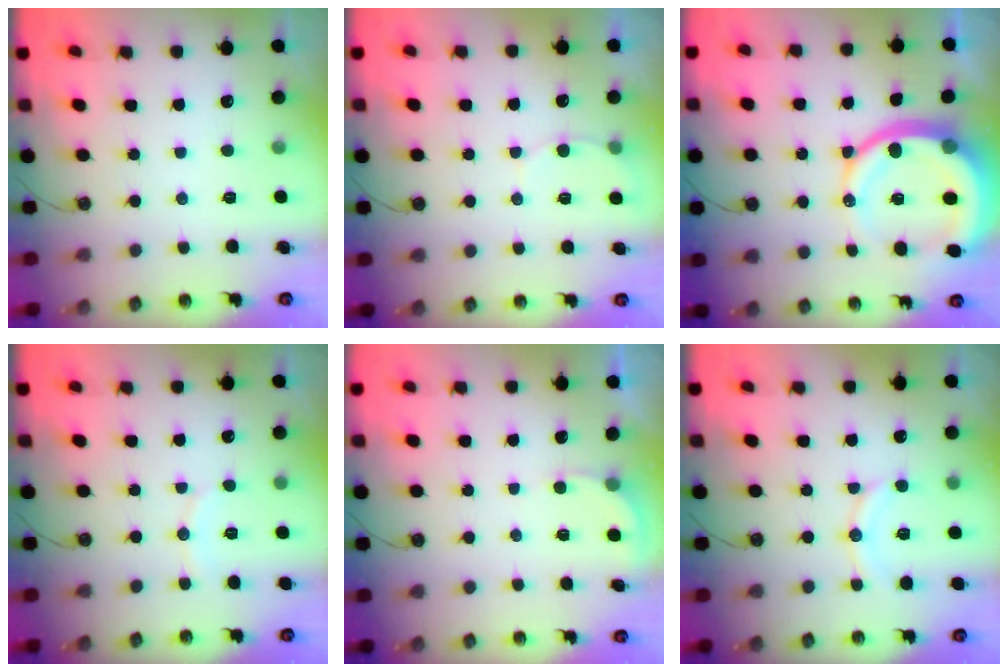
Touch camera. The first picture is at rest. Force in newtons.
{"total": 5.0, "press": 5.0, "slide": 0.5}
{"total": 16.5, "press": 16.3, "slide": 2.1}
{"total": 3.9, "press": 3.9, "slide": 0.5}
{"total": 2.6, "press": 2.6, "slide": 0.1}
{"total": 9.0, "press": 8.8, "slide": 1.9}